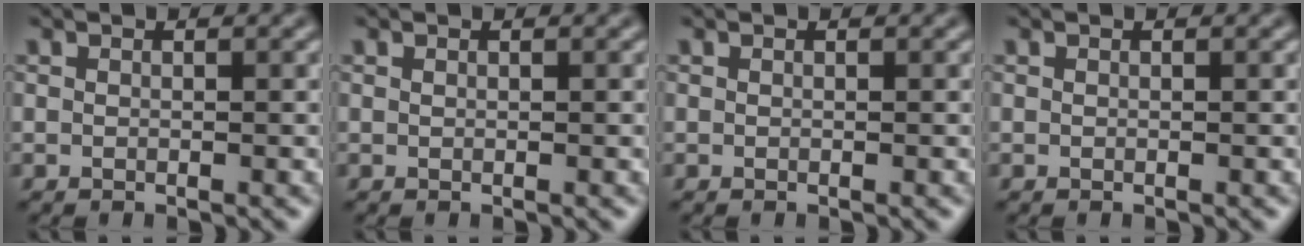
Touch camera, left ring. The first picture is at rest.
{"total": 0.0}
{"total": 0.0}
{"total": 0.0}